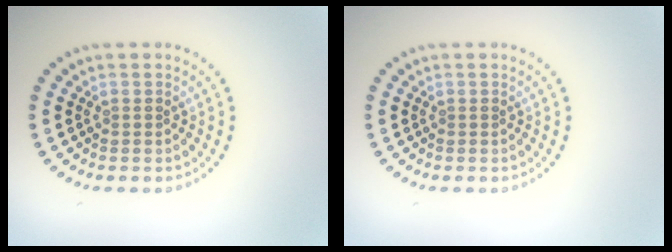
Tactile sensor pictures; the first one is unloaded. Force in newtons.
{"total": 0.0}